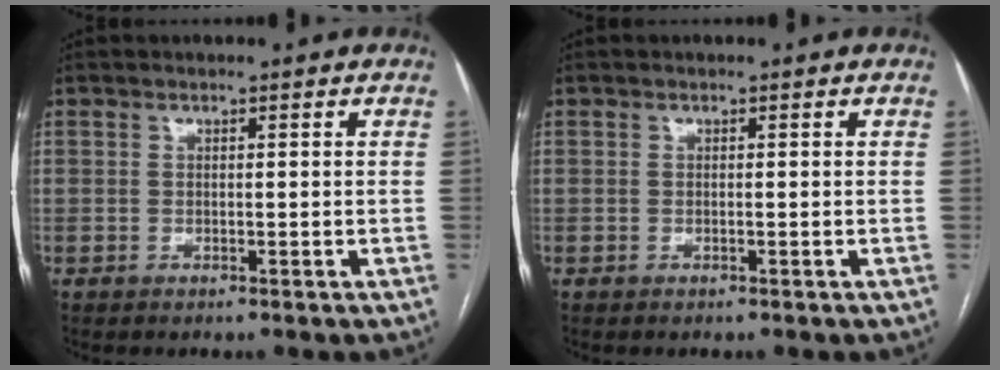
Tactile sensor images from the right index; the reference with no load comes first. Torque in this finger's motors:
{"motor_torque": [0.13, 0.11, 0.05, 0.00]}